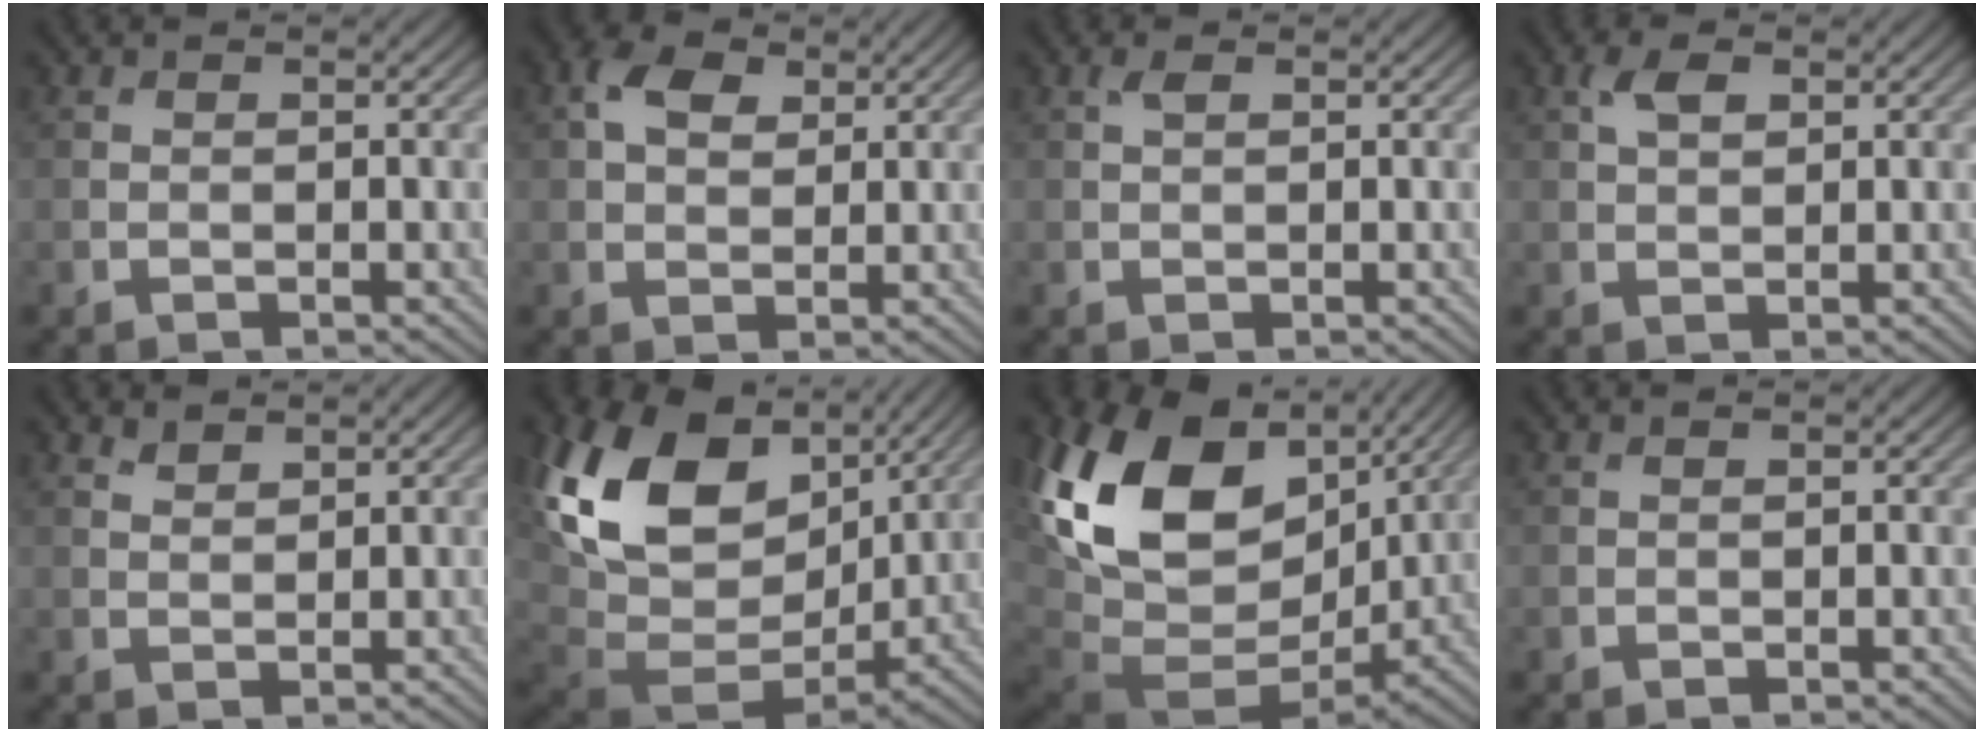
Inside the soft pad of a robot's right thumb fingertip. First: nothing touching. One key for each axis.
{"total": 4.6, "fx": 1.8, "fy": 3.0, "fz": 3.0, "tx": -0.066, "ty": 0.008, "tz": 0.029}
{"total": 1.0, "fx": 0.5, "fy": 0.4, "fz": 0.7, "tx": -0.019, "ty": 0.001, "tz": 0.010}
{"total": 2.6, "fx": 1.1, "fy": 1.4, "fz": 1.8, "tx": -0.040, "ty": 0.005, "tz": 0.021}
{"total": 1.5, "fx": 1.3, "fy": 0.5, "fz": 0.5, "tx": -0.016, "ty": -0.001, "tz": 0.030}
{"total": 18.4, "fx": 5.8, "fy": 12.3, "fz": 12.3, "tx": -0.277, "ty": -0.007, "tz": 0.130}
{"total": 20.2, "fx": 5.1, "fy": 13.7, "fz": 14.0, "tx": -0.287, "ty": -0.012, "tz": 0.118}
{"total": 0.0}